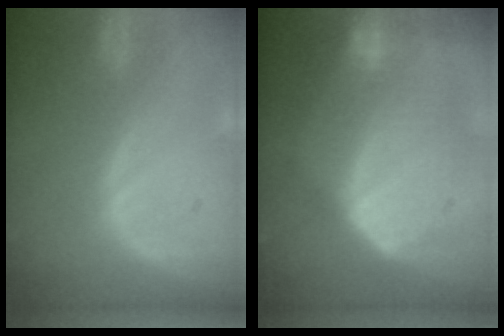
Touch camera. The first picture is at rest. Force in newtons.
{"total": 10.5, "press": 9.2, "slide": 5.1}